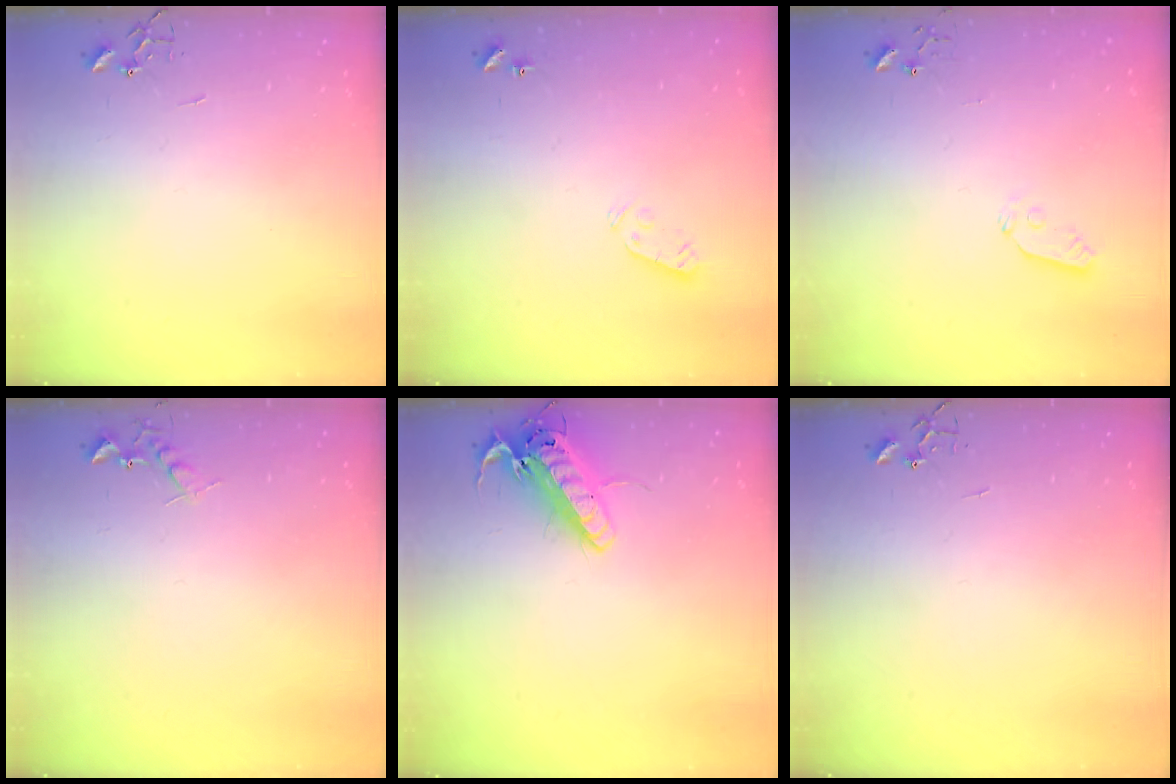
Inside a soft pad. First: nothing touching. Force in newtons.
{"total": 3.5, "press": 3.5, "slide": 0.4}
{"total": 4.6, "press": 4.6, "slide": 0.3}
{"total": 6.6, "press": 6.5, "slide": 0.7}
{"total": 15.8, "press": 15.6, "slide": 2.7}
{"total": 0.0}